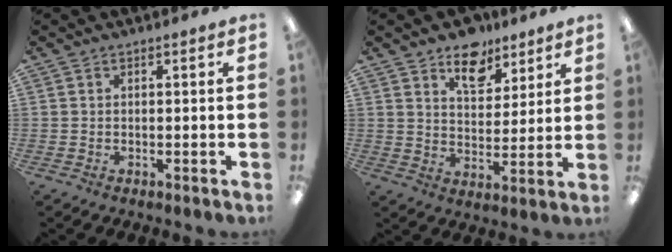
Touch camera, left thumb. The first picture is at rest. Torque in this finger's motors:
{"motor_torque": [1.56, 0.58, 0.97, -1.00, 0.04]}